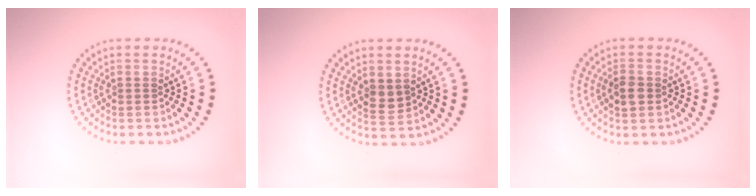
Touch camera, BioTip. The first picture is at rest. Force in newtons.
{"total": 1.8, "press": 1.7, "slide": 0.4}
{"total": 1.9, "press": 1.9, "slide": 0.3}